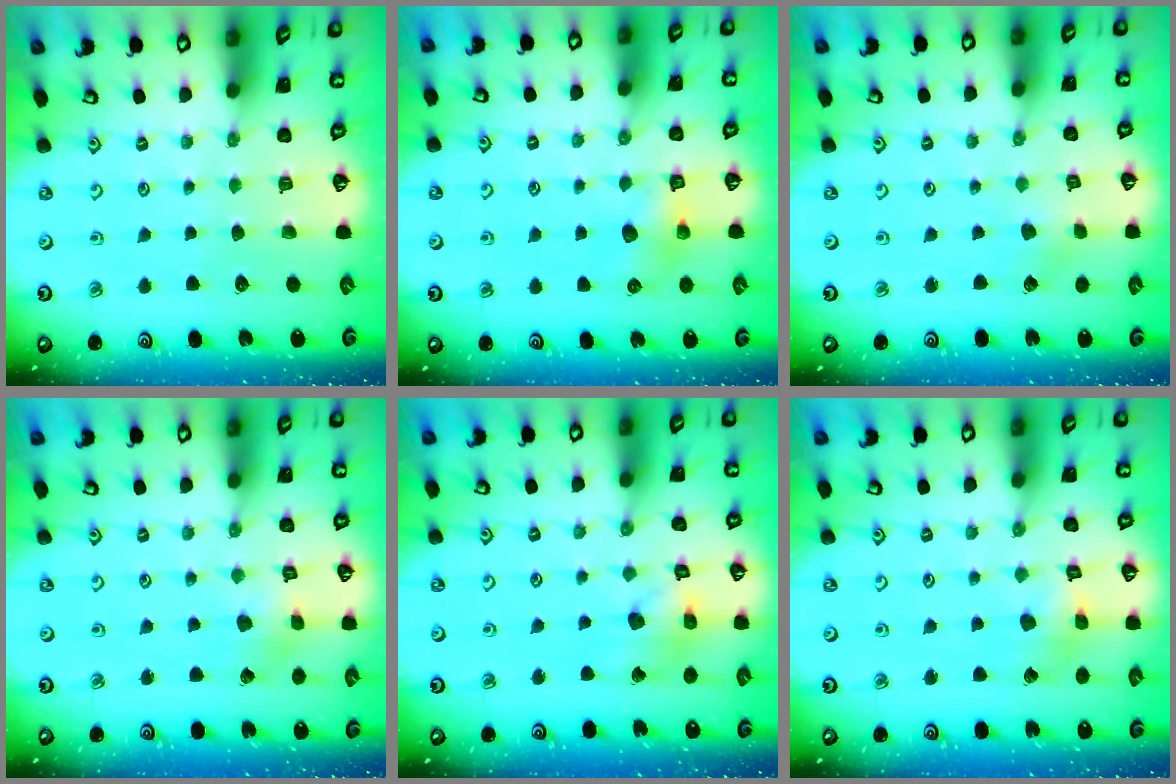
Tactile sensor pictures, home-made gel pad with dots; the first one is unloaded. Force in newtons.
{"total": 6.6, "press": 6.5, "slide": 0.8}
{"total": 1.5, "press": 1.5, "slide": 0.2}
{"total": 2.6, "press": 2.5, "slide": 0.3}
{"total": 11.9, "press": 11.8, "slide": 1.5}
{"total": 4.8, "press": 4.8, "slide": 0.4}